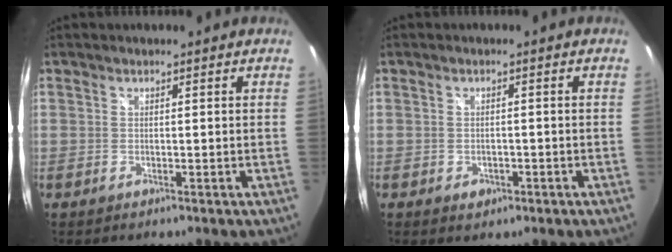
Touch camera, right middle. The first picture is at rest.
{"total": 2.5, "force": [-1.1, 1.9, 1.2], "torque": [-0.021, -0.003, -0.013]}